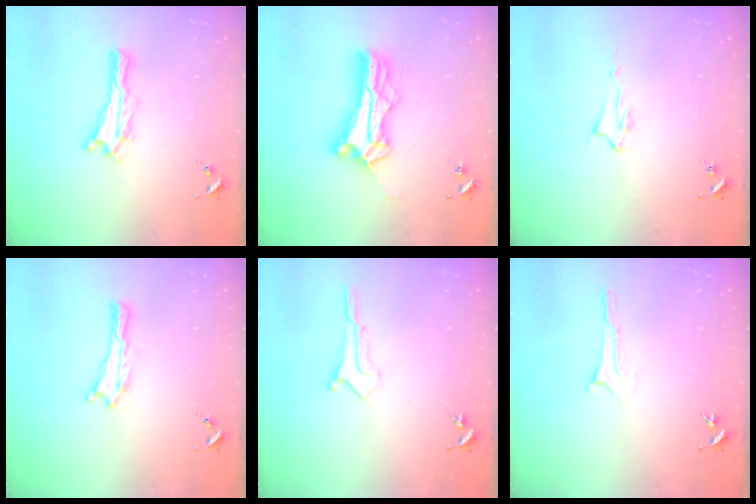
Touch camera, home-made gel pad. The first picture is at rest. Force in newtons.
{"total": 10.9, "press": 10.9, "slide": 0.8}
{"total": 1.9, "press": 1.9, "slide": 0.1}
{"total": 0.0}
{"total": 0.6, "press": 0.6, "slide": 0.1}
{"total": 0.0}